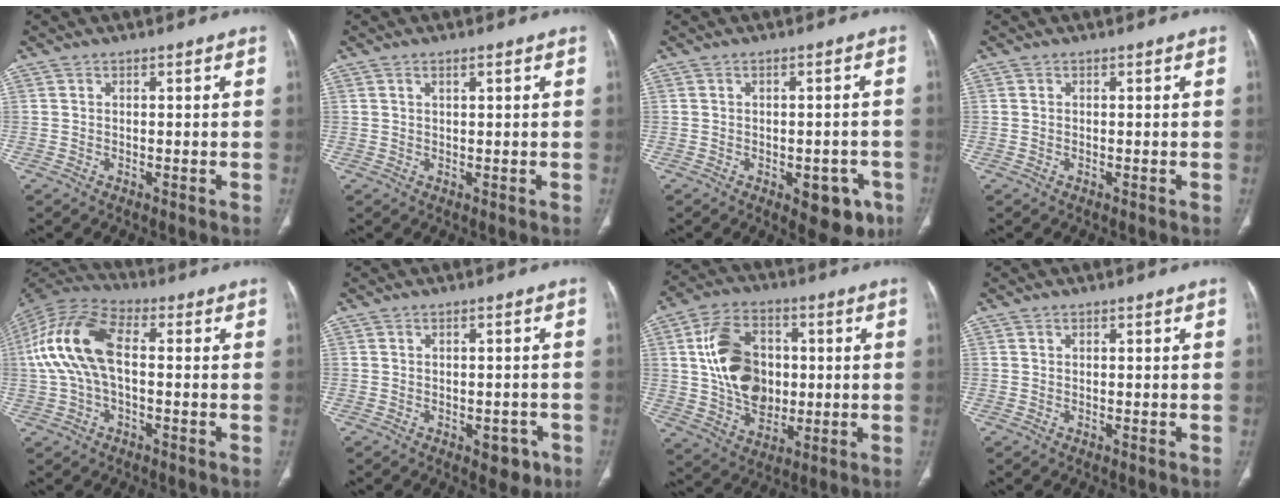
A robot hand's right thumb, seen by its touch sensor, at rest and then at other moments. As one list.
[{"total": 1.2, "force": [0.7, 0.3, 0.9], "torque": [-0.018, 0.001, 0.012]}, {"total": 7.9, "force": [-3.5, 4.0, 5.8], "torque": [-0.042, 0.008, -0.035]}, {"total": 0.0}, {"total": 15.5, "force": [0.8, 8.1, 13.2], "torque": [-0.285, 0.037, 0.009]}, {"total": 3.9, "force": [-1.9, 2.2, 2.6], "torque": [-0.011, 0.006, -0.018]}, {"total": 15.9, "force": [1.6, 11.3, 11.0], "torque": [-0.163, 0.002, 0.032]}, {"total": 0.0}]